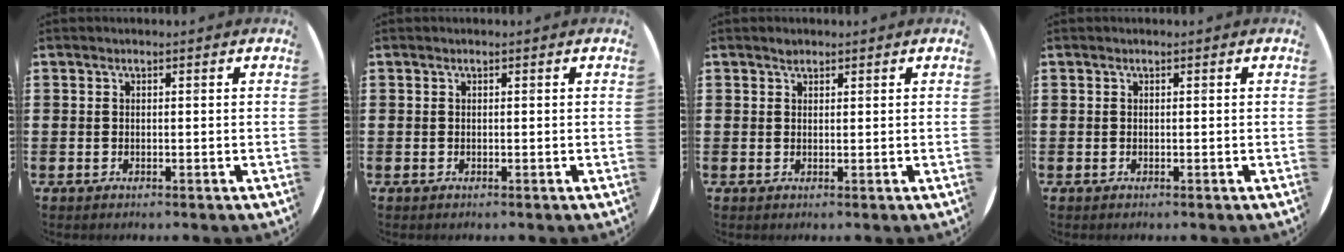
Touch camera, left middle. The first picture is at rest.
{"total": 0.0}
{"total": 0.9, "force": [0.7, 0.4, 0.1], "torque": [0.006, -0.002, 0.012]}
{"total": 0.0}